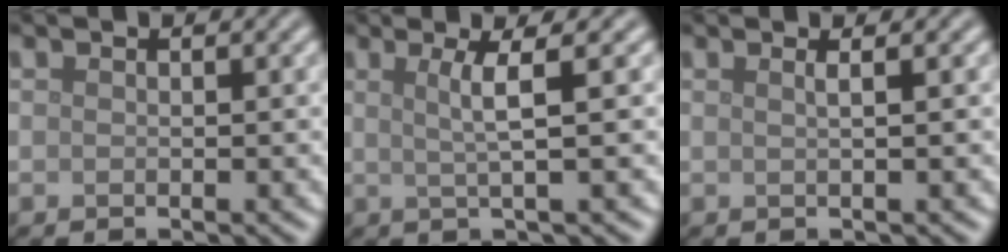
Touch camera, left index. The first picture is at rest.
{"total": 2.9, "force": [0.7, 0.5, 2.8], "torque": [-0.050, 0.003, 0.010]}
{"total": 1.5, "force": [0.7, 0.7, 1.2], "torque": [-0.007, 0.000, -0.007]}